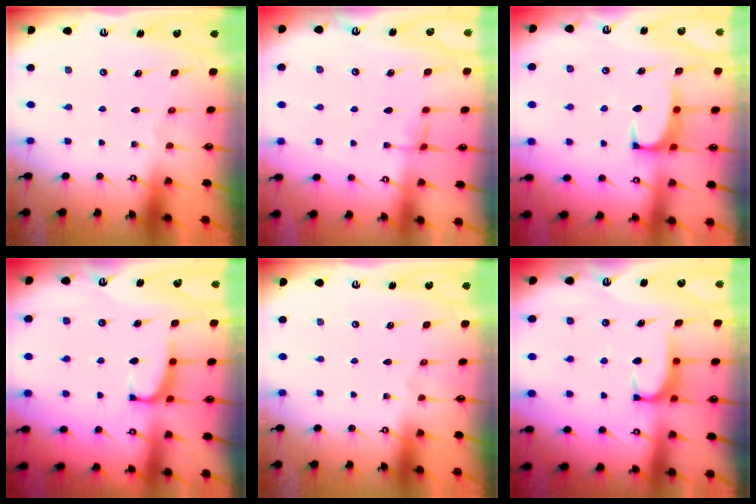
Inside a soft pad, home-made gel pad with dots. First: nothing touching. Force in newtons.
{"total": 1.9, "press": 1.9, "slide": 0.2}
{"total": 1.3, "press": 1.0, "slide": 0.7}
{"total": 1.0, "press": 0.6, "slide": 0.7}
{"total": 0.0}
{"total": 1.9, "press": 1.8, "slide": 0.5}